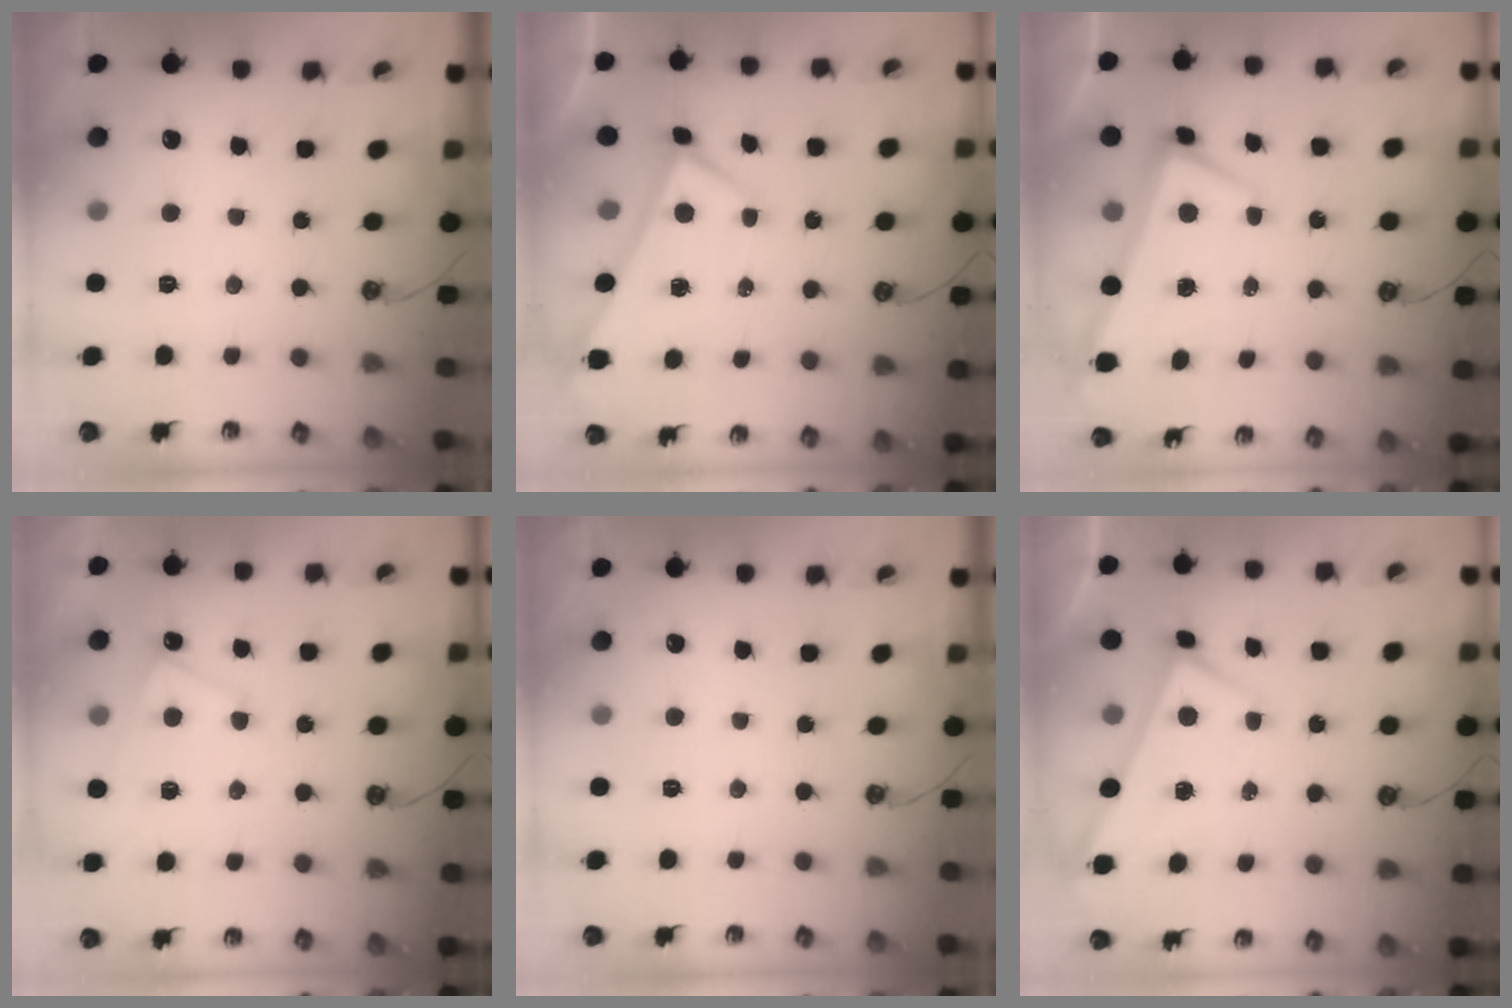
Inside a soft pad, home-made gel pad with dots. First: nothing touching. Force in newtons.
{"total": 0.0}
{"total": 2.0, "press": 1.1, "slide": 1.7}
{"total": 0.7, "press": 0.5, "slide": 0.4}
{"total": 0.0}
{"total": 3.3, "press": 3.3, "slide": 0.3}